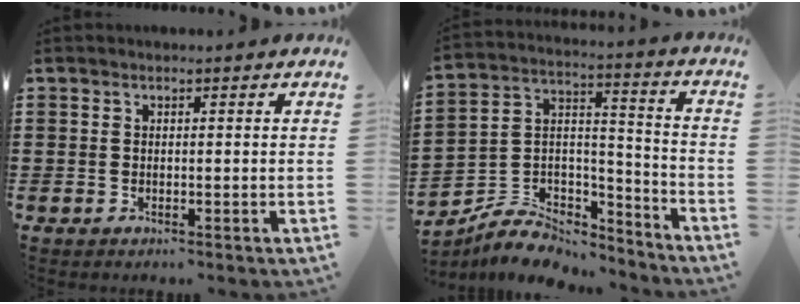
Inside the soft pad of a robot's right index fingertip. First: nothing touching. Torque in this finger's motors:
{"motor_torque": [0.64, -0.83, 0.16, 0.00]}